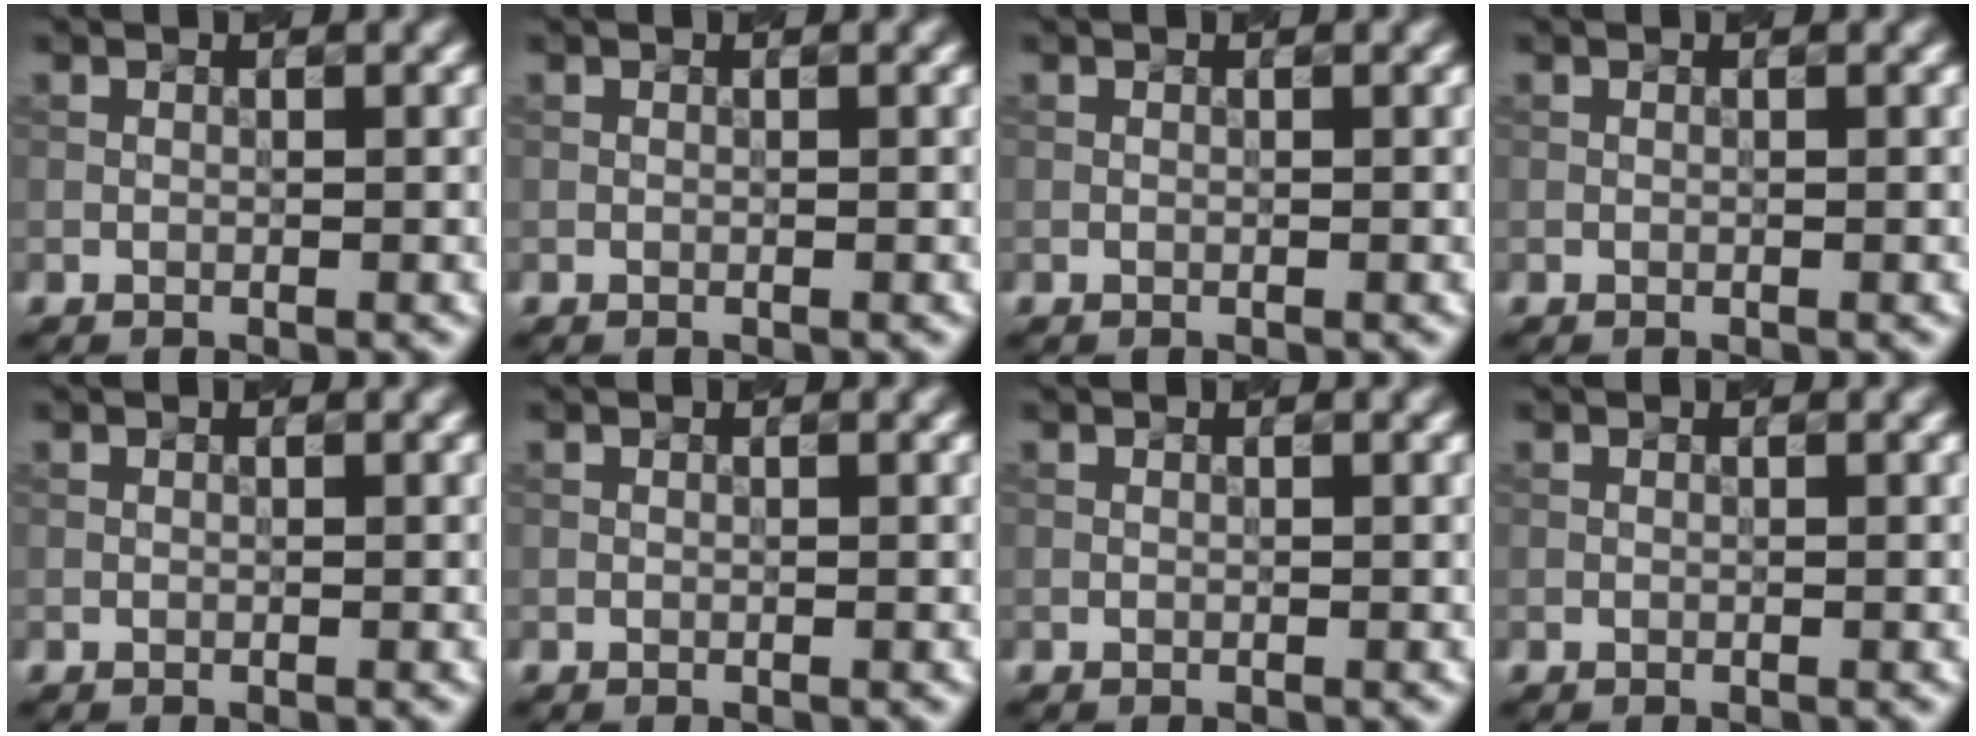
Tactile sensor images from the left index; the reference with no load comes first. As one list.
[{"total": 0.0}, {"total": 0.0}, {"total": 0.0}, {"total": 0.0}, {"total": 0.0}, {"total": 0.0}, {"total": 0.0}]